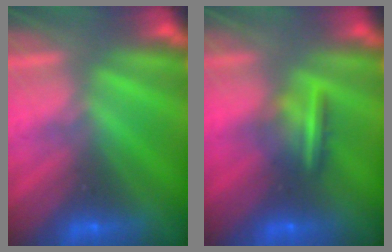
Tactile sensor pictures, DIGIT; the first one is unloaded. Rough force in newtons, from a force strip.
{"total": 8.7}